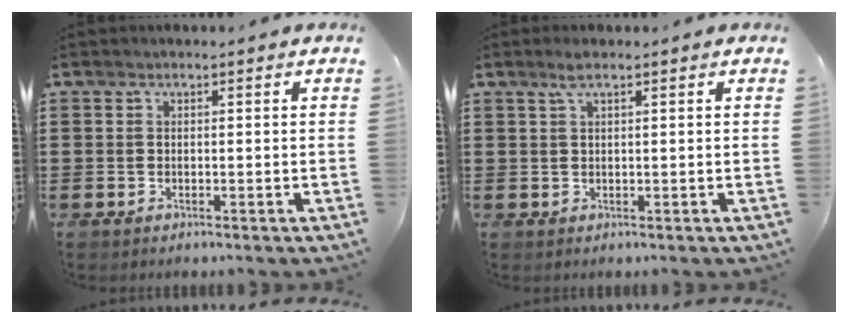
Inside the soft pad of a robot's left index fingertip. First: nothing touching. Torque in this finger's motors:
{"motor_torque": [0.53, -0.47, 0.20, 0.07]}